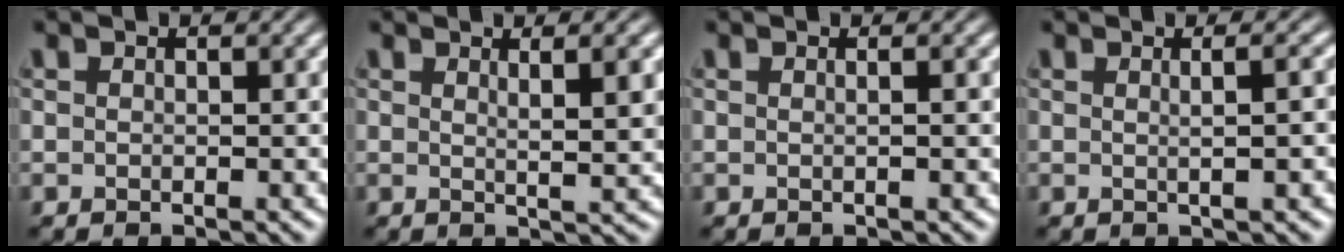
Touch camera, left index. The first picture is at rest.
{"total": 4.6, "force": [1.5, 1.0, 4.2], "torque": [-0.048, 0.002, 0.026]}
{"total": 1.1, "force": [0.1, 0.4, 1.0], "torque": [-0.014, 0.002, -0.009]}
{"total": 4.0, "force": [0.9, 1.8, 3.4], "torque": [-0.015, 0.027, -0.012]}